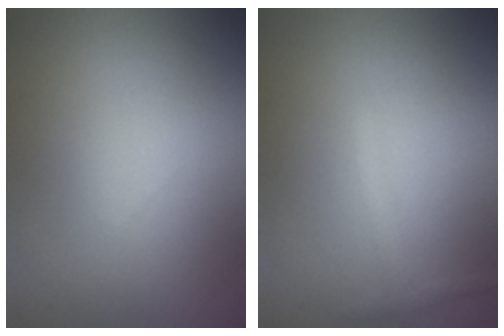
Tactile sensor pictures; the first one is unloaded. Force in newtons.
{"total": 1.4, "press": 1.4, "slide": 0.1}